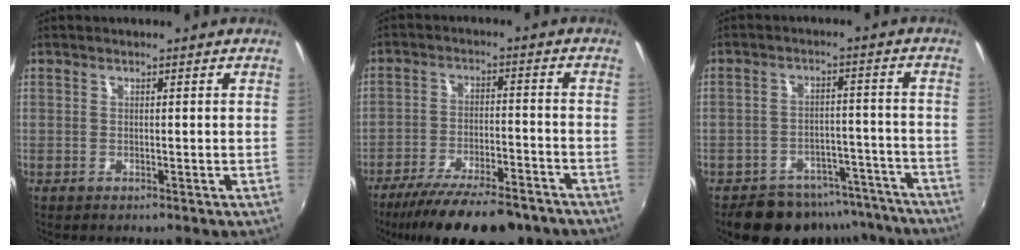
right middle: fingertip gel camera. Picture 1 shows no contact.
{"total": 17.5, "force": [-14.2, 4.5, 9.2], "torque": [-0.177, -0.034, -0.214]}
{"total": 14.7, "force": [-12.4, 6.7, 4.1], "torque": [-0.084, 0.028, -0.149]}